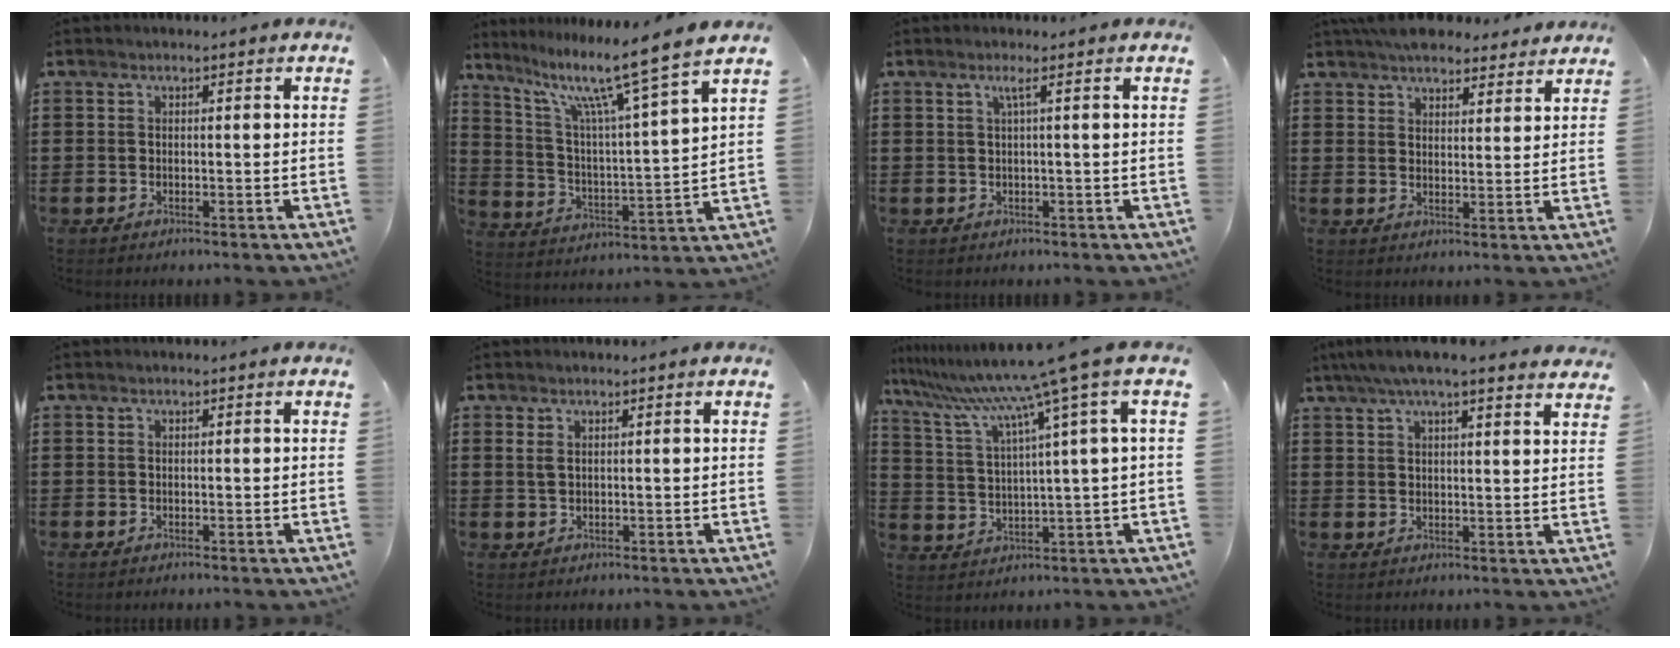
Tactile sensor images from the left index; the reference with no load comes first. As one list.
[{"total": 11.3, "force": [8.5, -0.2, 7.6], "torque": [-0.160, -0.057, 0.128]}, {"total": 1.7, "force": [0.5, -0.5, 1.6], "torque": [-0.030, -0.002, 0.007]}, {"total": 5.3, "force": [4.9, 1.6, 1.3], "torque": [-0.039, -0.006, 0.093]}, {"total": 0.0}, {"total": 1.3, "force": [0.6, 0.2, 1.1], "torque": [-0.024, 0.002, 0.012]}, {"total": 11.1, "force": [7.5, -1.7, 8.0], "torque": [-0.184, -0.047, 0.113]}, {"total": 5.3, "force": [4.4, 0.4, 3.0], "torque": [-0.070, -0.010, 0.077]}]